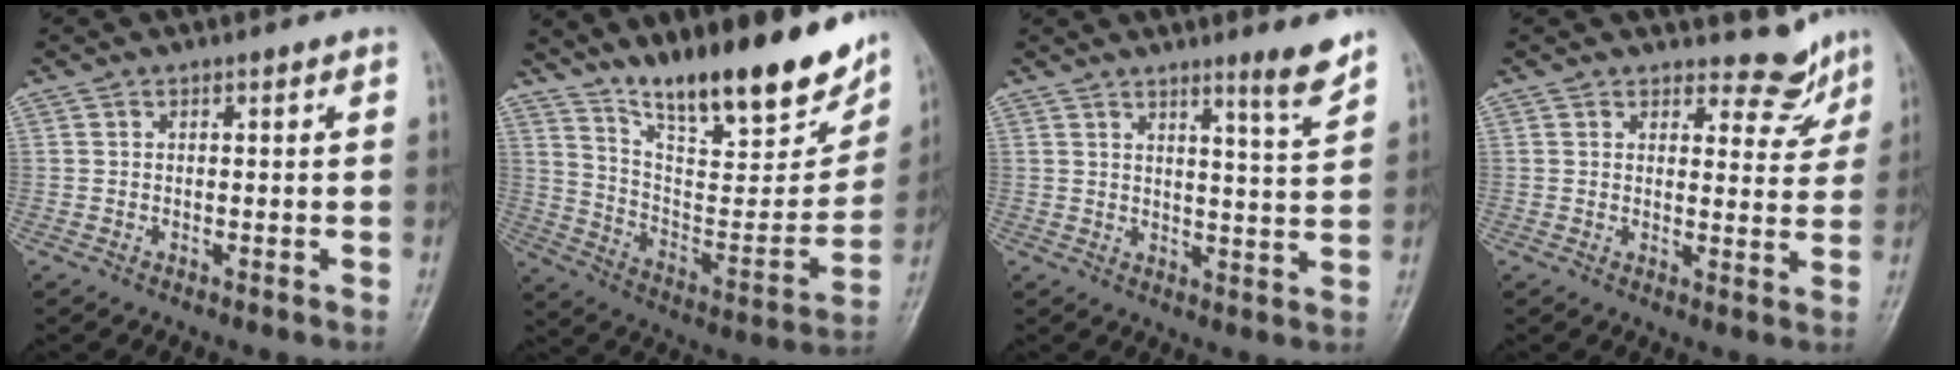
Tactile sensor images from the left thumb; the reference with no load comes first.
{"total": 23.6, "force": [17.2, 6.4, 14.9], "torque": [-0.186, -0.083, 0.281]}
{"total": 6.2, "force": [4.6, -0.3, 4.2], "torque": [-0.054, -0.044, 0.067]}
{"total": 4.3, "force": [3.8, 1.9, 0.7], "torque": [0.013, -0.034, 0.044]}